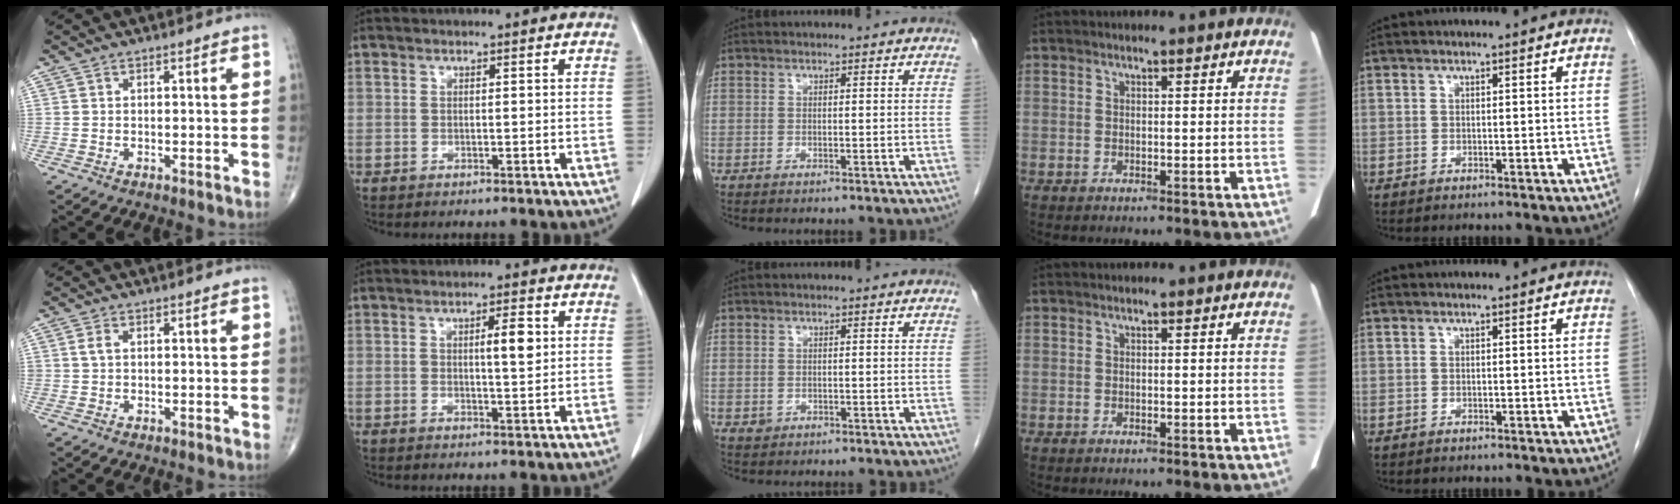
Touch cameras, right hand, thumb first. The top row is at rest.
{"thumb": {"total": 1.7, "force": [0.4, 1.1, 1.2], "torque": [-0.024, 0.004, 0.009]}, "index": {"total": 4.0, "force": [0.8, 0.8, 3.9], "torque": [-0.060, 0.002, 0.011]}, "middle": {"total": 0.6, "force": [0.0, 0.6, 0.1], "torque": [-0.004, 0.001, 0.002]}}